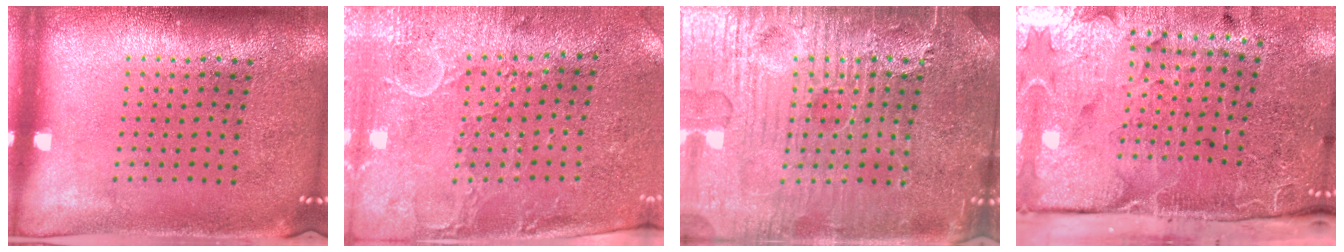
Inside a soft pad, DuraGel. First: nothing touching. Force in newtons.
{"total": 3.0, "press": 2.4, "slide": 1.7}
{"total": 4.9, "press": 4.9, "slide": 0.4}
{"total": 5.1, "press": 3.9, "slide": 3.3}